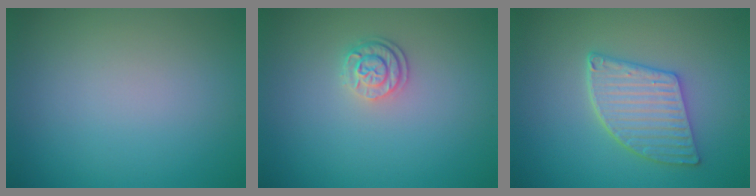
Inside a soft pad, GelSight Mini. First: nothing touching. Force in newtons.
{"total": 2.1, "press": 1.8, "slide": 1.2}
{"total": 4.8, "press": 4.1, "slide": 2.5}